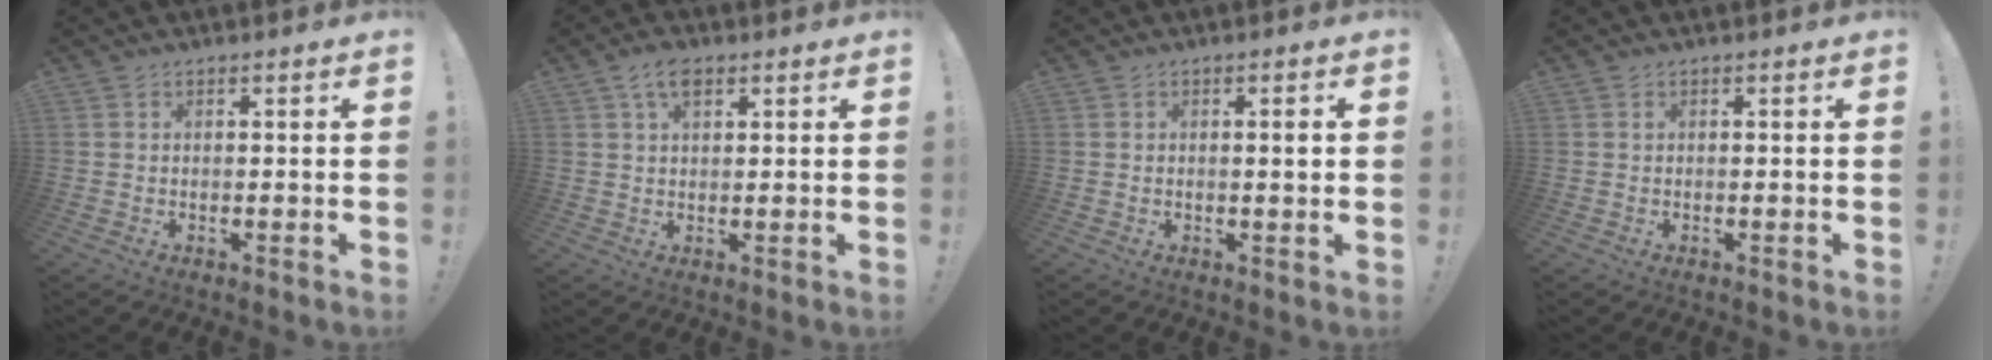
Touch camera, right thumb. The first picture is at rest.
{"total": 5.4, "force": [2.8, 3.0, 3.6], "torque": [-0.063, -0.001, 0.050]}
{"total": 2.5, "force": [0.5, 0.1, 2.5], "torque": [-0.040, -0.001, 0.004]}
{"total": 0.0}